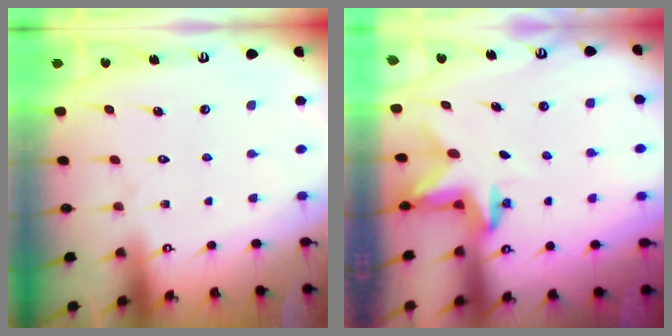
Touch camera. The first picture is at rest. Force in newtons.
{"total": 2.5, "press": 2.5, "slide": 0.4}